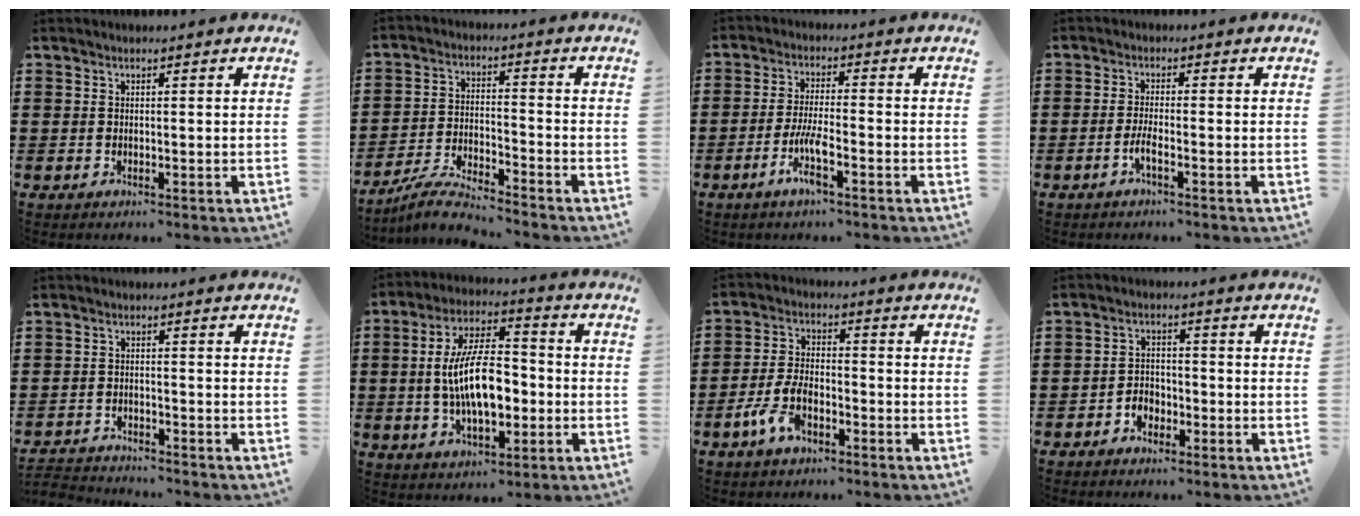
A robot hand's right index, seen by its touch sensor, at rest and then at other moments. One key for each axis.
{"total": 5.8, "fx": -5.6, "fy": 0.1, "fz": 1.5, "tx": -0.046, "ty": -0.004, "tz": -0.111}
{"total": 5.7, "fx": -2.8, "fy": 0.6, "fz": 4.9, "tx": -0.116, "ty": -0.018, "tz": -0.056}
{"total": 2.5, "fx": -1.3, "fy": 0.0, "fz": 2.1, "tx": -0.046, "ty": -0.007, "tz": -0.025}
{"total": 2.7, "fx": -2.7, "fy": 0.2, "fz": -0.3, "tx": -0.003, "ty": -0.001, "tz": -0.059}
{"total": 12.0, "fx": -1.4, "fy": 5.4, "fz": 10.6, "tx": -0.212, "ty": 0.002, "tz": -0.029}
{"total": 6.4, "fx": -3.5, "fy": 3.1, "fz": 4.4, "tx": -0.116, "ty": -0.002, "tz": -0.072}
{"total": 2.8, "fx": -2.0, "fy": 1.8, "fz": 0.8, "tx": -0.022, "ty": 0.004, "tz": -0.043}